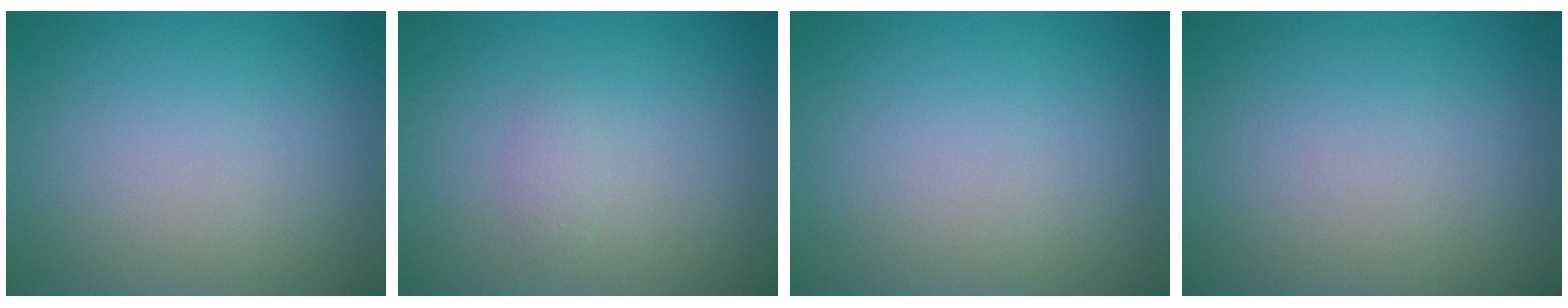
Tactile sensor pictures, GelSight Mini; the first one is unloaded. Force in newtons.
{"total": 0.8, "press": 0.8, "slide": 0.0}
{"total": 0.0}
{"total": 0.0}